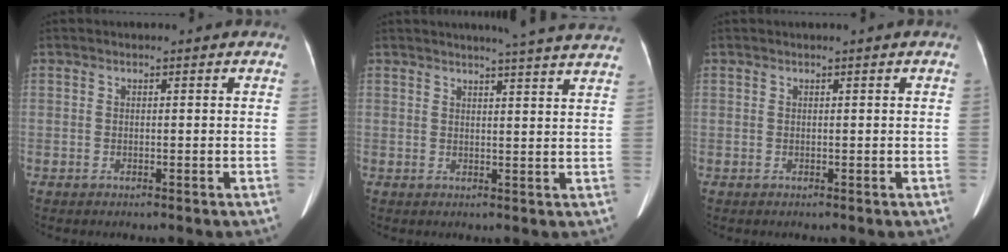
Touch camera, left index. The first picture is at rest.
{"total": 13.4, "force": [12.3, -0.3, 5.2], "torque": [-0.070, -0.023, 0.129]}
{"total": 0.0}